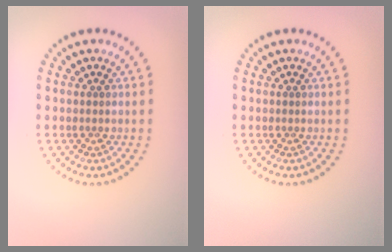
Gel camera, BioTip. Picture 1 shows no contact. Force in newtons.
{"total": 0.0}